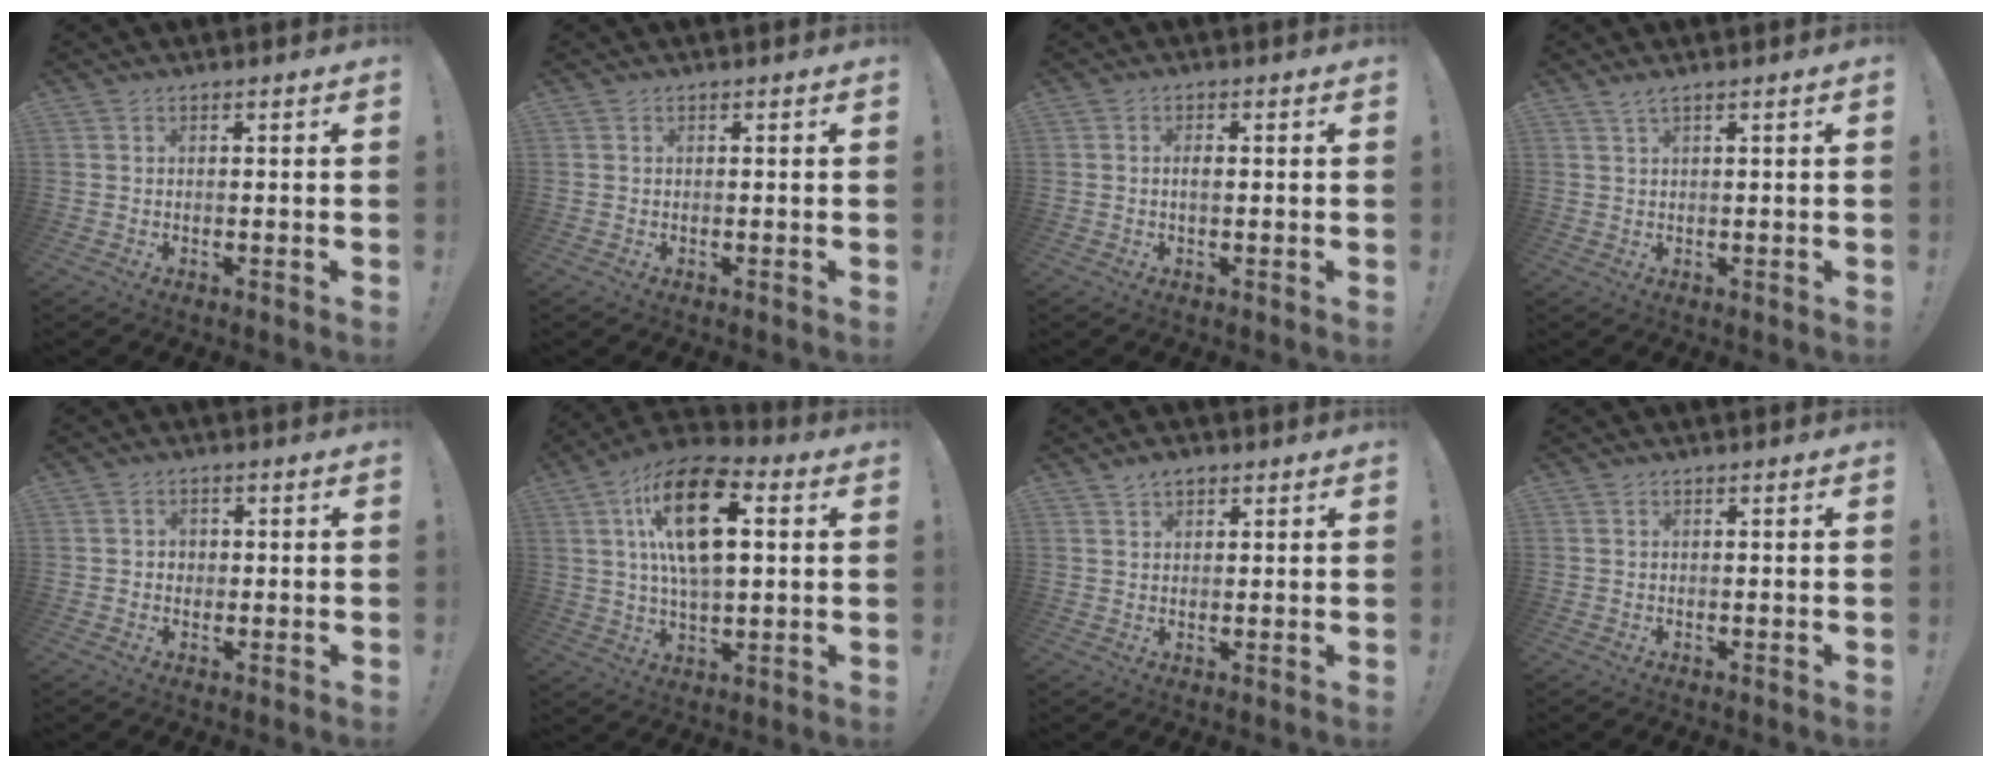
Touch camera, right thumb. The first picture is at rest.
{"total": 0.0}
{"total": 1.4, "force": [-0.1, 0.6, 1.3], "torque": [-0.018, 0.000, -0.004]}
{"total": 1.6, "force": [0.9, -0.2, 1.3], "torque": [-0.030, 0.000, 0.017]}
{"total": 1.9, "force": [-0.1, 1.8, 0.7], "torque": [-0.004, 0.000, -0.003]}
{"total": 18.8, "force": [5.4, 9.1, 15.5], "torque": [-0.259, 0.000, 0.085]}
{"total": 2.8, "force": [1.9, 1.8, 1.2], "torque": [-0.016, -0.005, 0.033]}
{"total": 0.0}